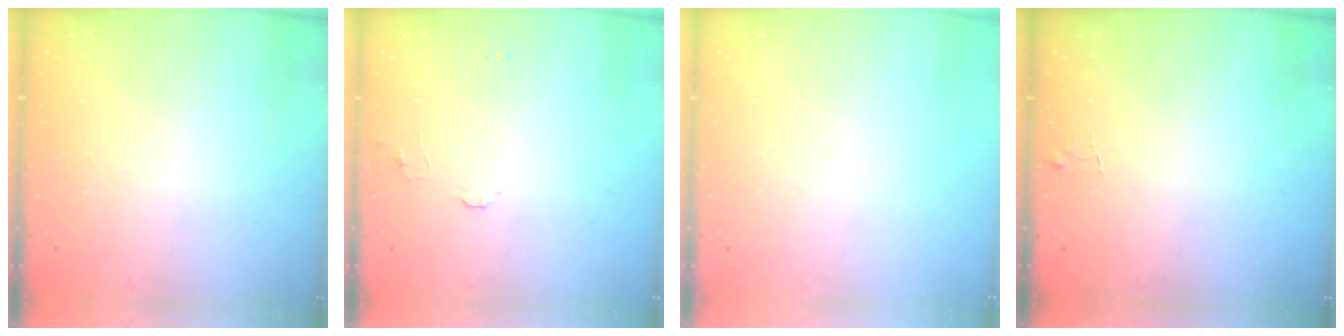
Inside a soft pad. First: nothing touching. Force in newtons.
{"total": 5.8, "press": 5.8, "slide": 0.5}
{"total": 0.0}
{"total": 3.5, "press": 3.4, "slide": 0.3}